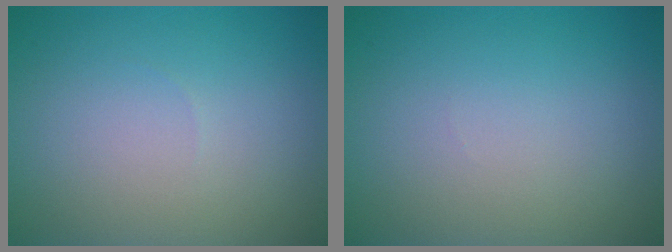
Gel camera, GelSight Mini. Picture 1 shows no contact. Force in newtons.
{"total": 0.0}